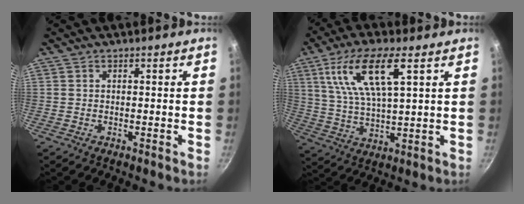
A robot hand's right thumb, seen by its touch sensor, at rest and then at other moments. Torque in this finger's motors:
{"motor_torque": [-0.68, 2.81, 1.72, 1.05, 0.56]}